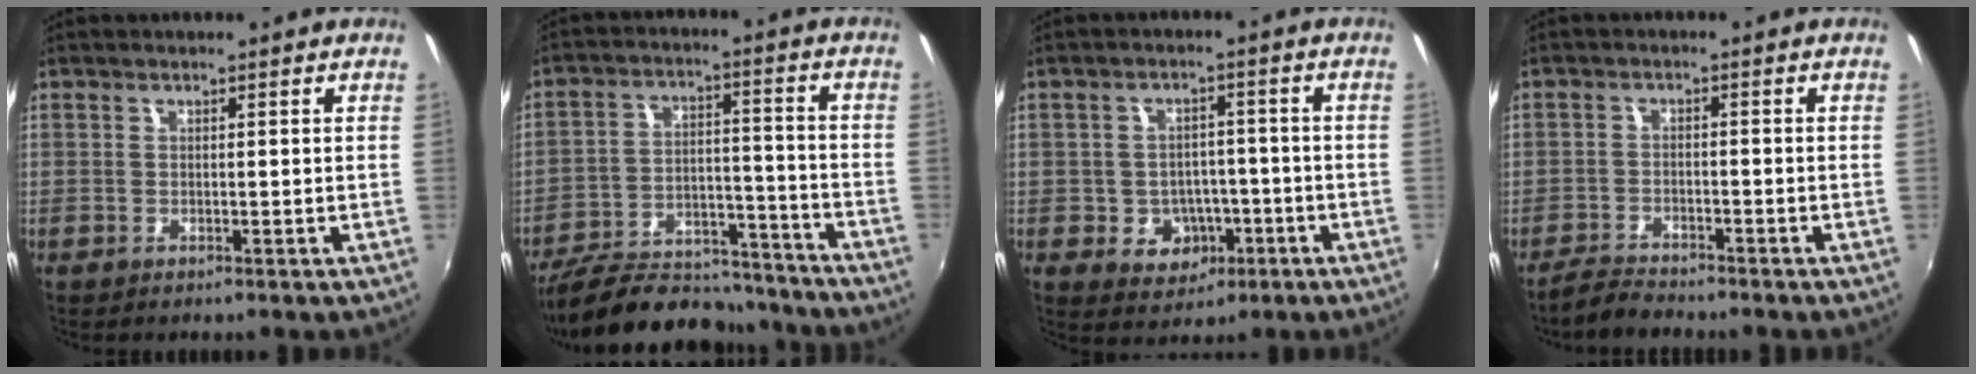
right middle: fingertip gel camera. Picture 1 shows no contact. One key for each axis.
{"total": 20.8, "fx": -18.0, "fy": 7.2, "fz": 7.5, "tx": -0.150, "ty": 0.018, "tz": -0.255}
{"total": 7.4, "fx": -2.6, "fy": 6.3, "fz": 2.9, "tx": -0.066, "ty": 0.012, "tz": -0.019}
{"total": 3.2, "fx": -3.0, "fy": 1.1, "fz": 0.2, "tx": -0.020, "ty": 0.003, "tz": -0.061}